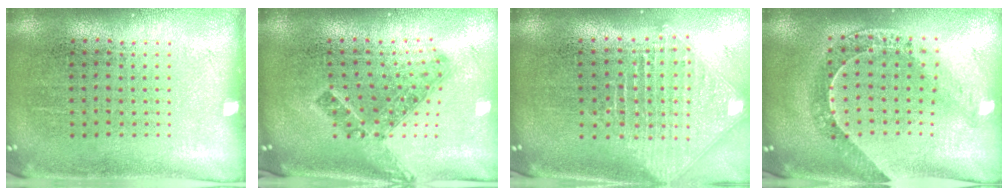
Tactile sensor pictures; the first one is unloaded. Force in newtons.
{"total": 1.4, "press": 1.0, "slide": 0.9}
{"total": 2.5, "press": 1.9, "slide": 1.6}
{"total": 1.1, "press": 1.1, "slide": 0.3}